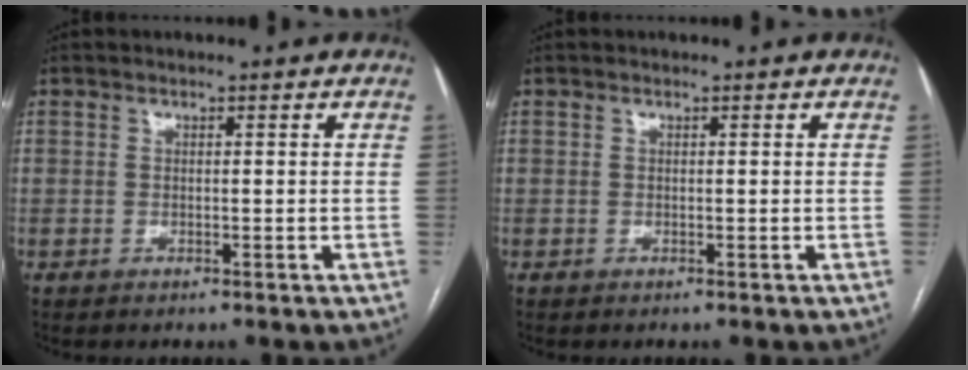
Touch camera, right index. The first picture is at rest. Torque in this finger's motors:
{"motor_torque": [0.00, 0.00, 0.00, 0.00]}